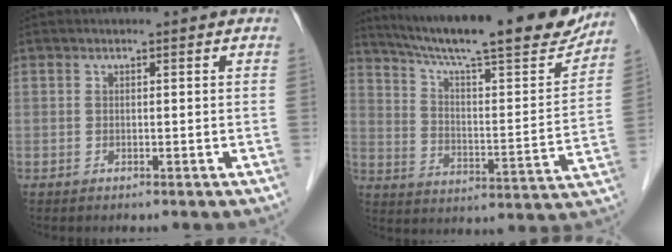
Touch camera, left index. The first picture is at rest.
{"total": 24.4, "force": [20.9, 2.8, 12.4], "torque": [-0.205, -0.020, 0.295]}